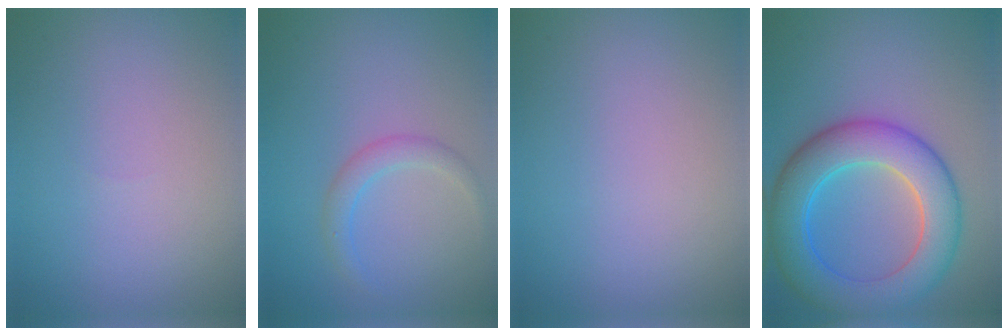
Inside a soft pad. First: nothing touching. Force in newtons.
{"total": 1.7, "press": 1.7, "slide": 0.0}
{"total": 0.0}
{"total": 8.4, "press": 8.3, "slide": 0.3}